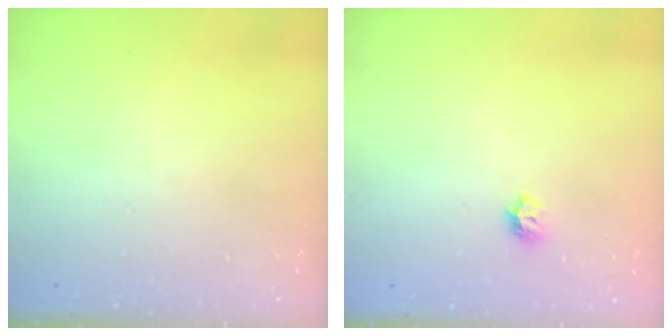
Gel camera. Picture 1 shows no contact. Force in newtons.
{"total": 5.5, "press": 5.4, "slide": 0.7}